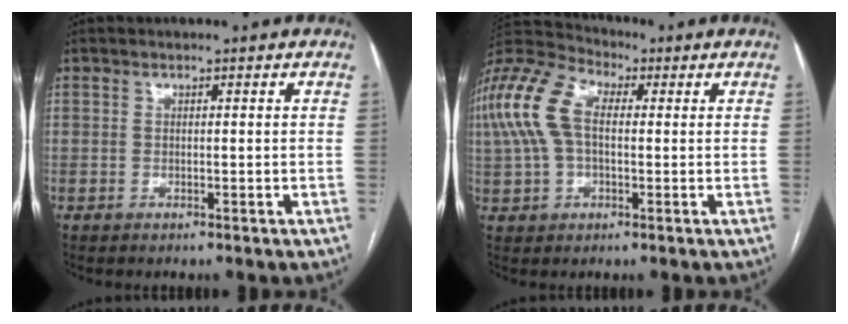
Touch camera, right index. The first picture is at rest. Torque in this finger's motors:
{"motor_torque": [1.96, 0.20, 1.00, 0.14]}